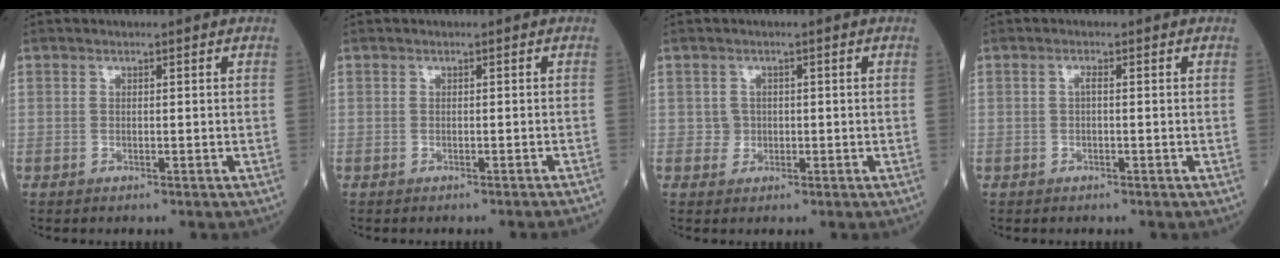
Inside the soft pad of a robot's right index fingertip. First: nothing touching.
{"total": 2.9, "force": [-2.7, -0.7, 0.9], "torque": [-0.010, -0.003, -0.028]}
{"total": 1.5, "force": [-0.1, 1.5, 0.0], "torque": [0.004, 0.005, -0.002]}
{"total": 0.8, "force": [0.0, 0.1, 0.8], "torque": [-0.014, 0.002, -0.002]}